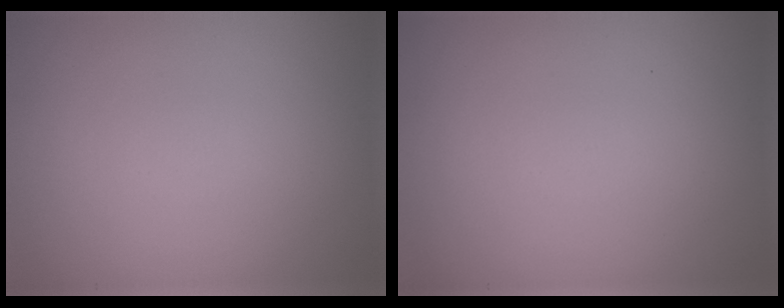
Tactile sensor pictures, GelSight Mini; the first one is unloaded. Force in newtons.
{"total": 0.0}